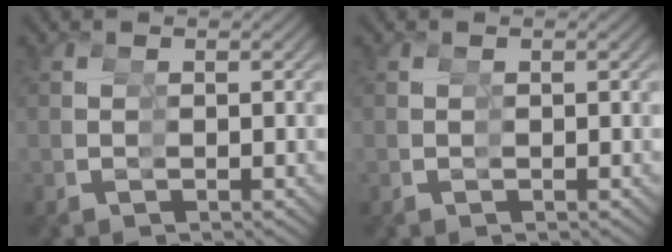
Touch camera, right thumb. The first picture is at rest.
{"total": 0.0}